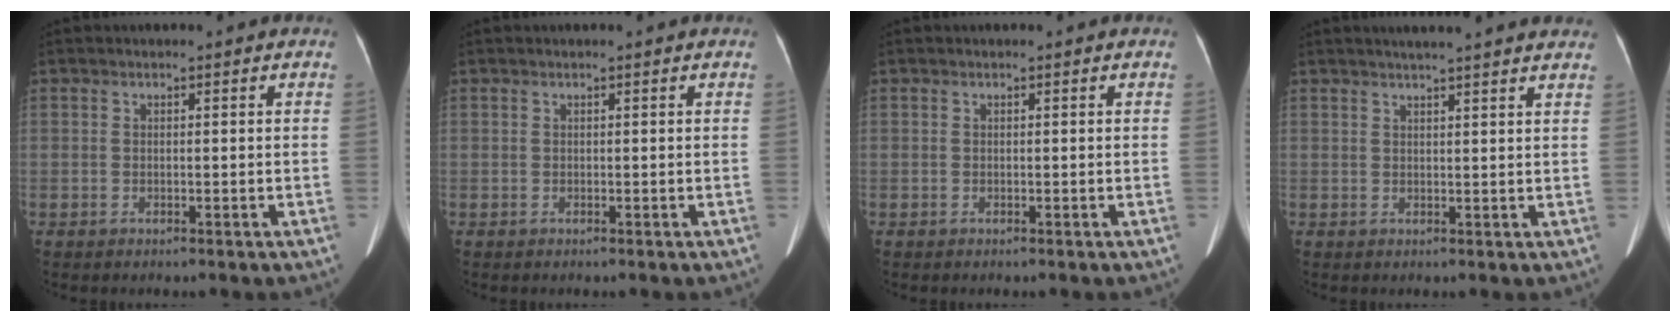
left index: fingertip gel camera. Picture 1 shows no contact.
{"total": 0.0}
{"total": 0.0}
{"total": 10.6, "force": [9.4, 0.6, 4.8], "torque": [-0.061, 0.019, 0.101]}